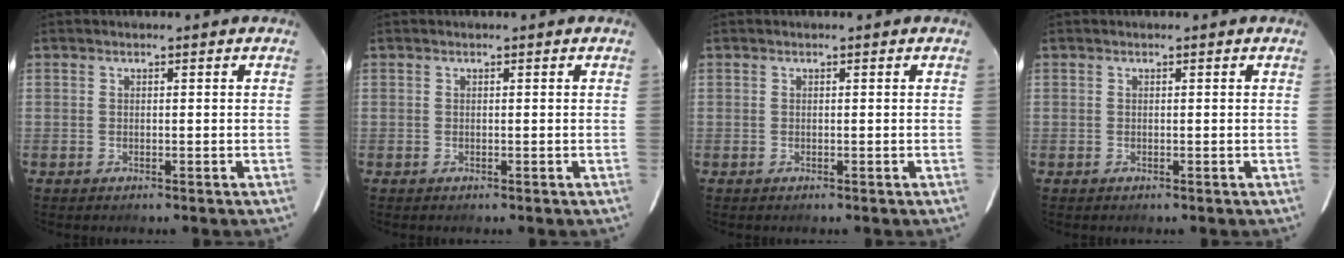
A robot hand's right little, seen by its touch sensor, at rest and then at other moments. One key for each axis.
{"total": 0.0}
{"total": 0.0}
{"total": 0.0}